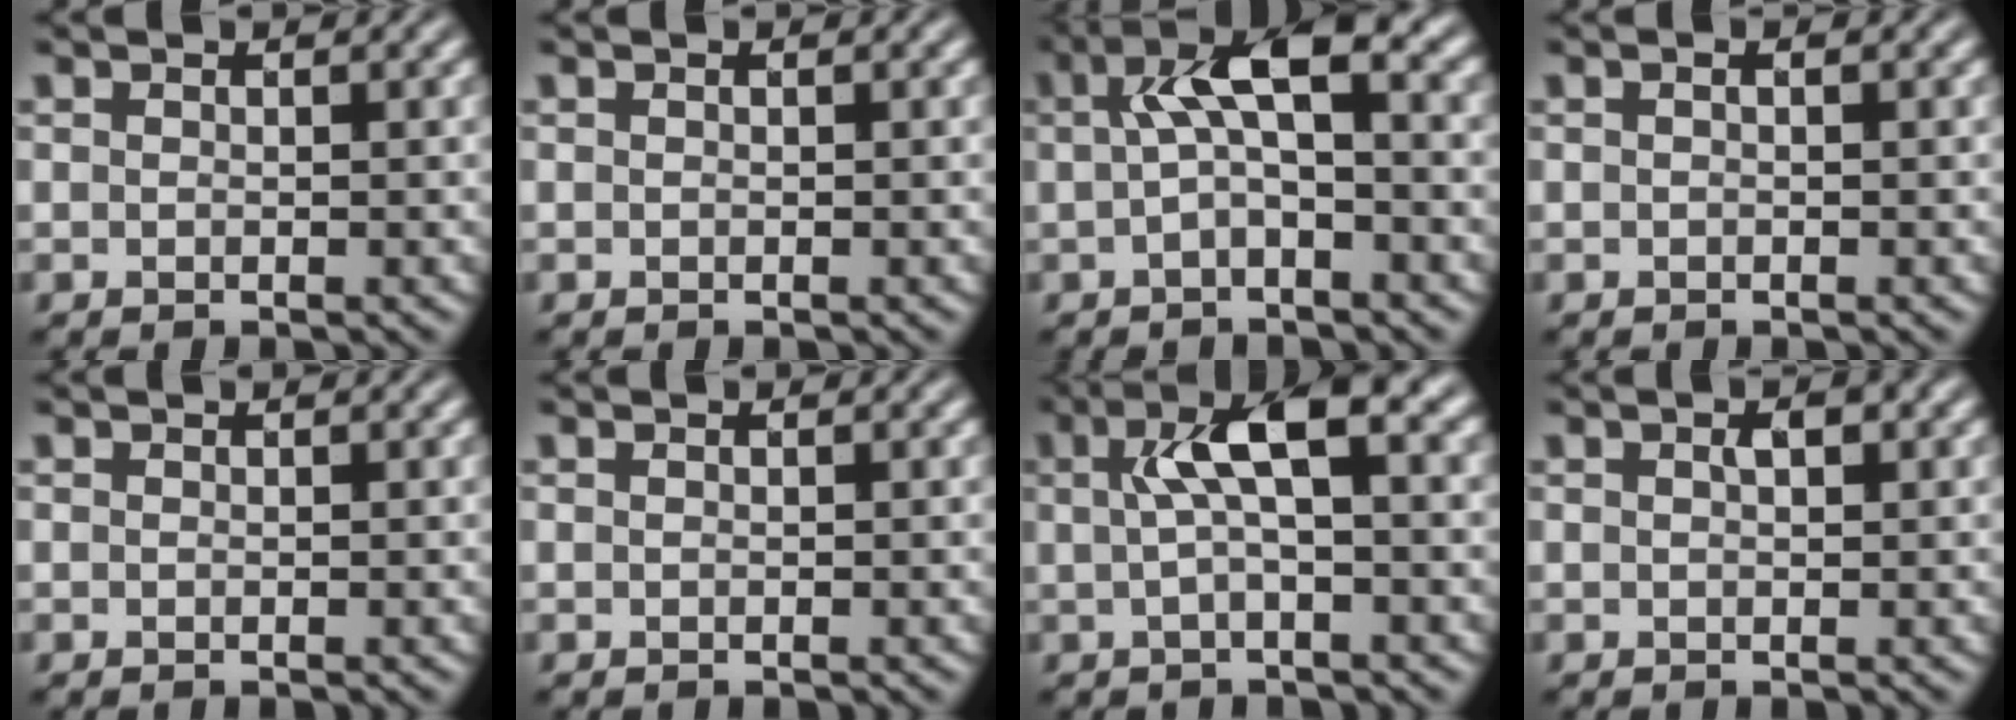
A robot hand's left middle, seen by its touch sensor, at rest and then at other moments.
{"total": 0.0}
{"total": 4.8, "force": [0.6, 1.5, 4.5], "torque": [-0.081, 0.016, 0.003]}
{"total": 0.5, "force": [0.0, 0.0, 0.5], "torque": [-0.013, -0.001, -0.003]}
{"total": 0.0}
{"total": 0.0}
{"total": 5.1, "force": [1.0, 1.4, 4.8], "torque": [-0.086, 0.017, 0.015]}
{"total": 1.2, "force": [0.4, 0.4, 1.0], "torque": [-0.018, 0.002, 0.007]}